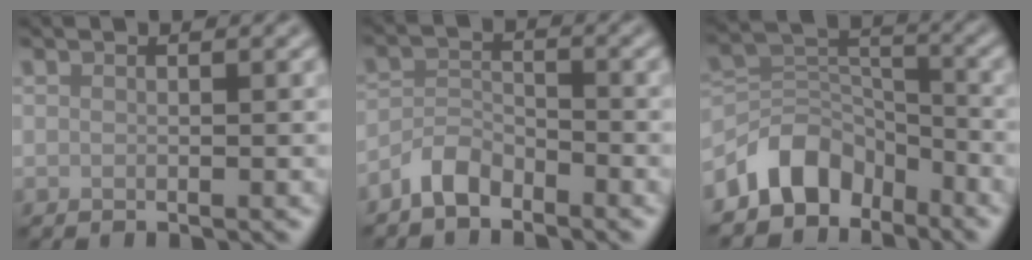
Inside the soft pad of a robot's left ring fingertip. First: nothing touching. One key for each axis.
{"total": 2.8, "fx": -2.4, "fy": 1.1, "fz": 0.9, "tx": -0.018, "ty": 0.009, "tz": -0.054}
{"total": 6.0, "fx": -4.3, "fy": 3.7, "fz": 2.0, "tx": -0.017, "ty": 0.002, "tz": -0.084}